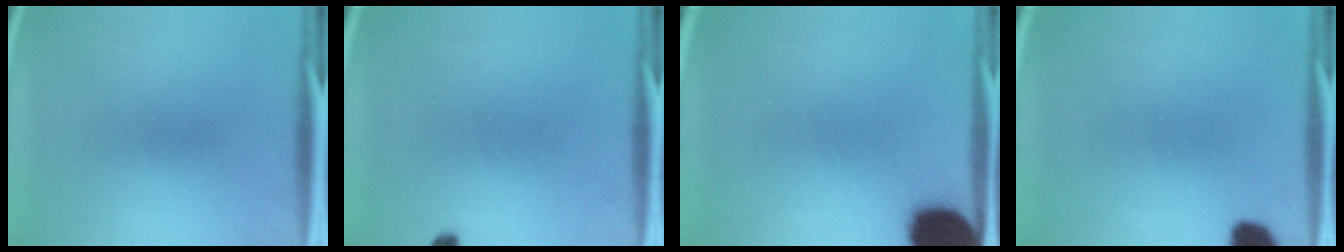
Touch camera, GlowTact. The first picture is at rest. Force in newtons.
{"total": 1.4}
{"total": 15.9}
{"total": 5.8}